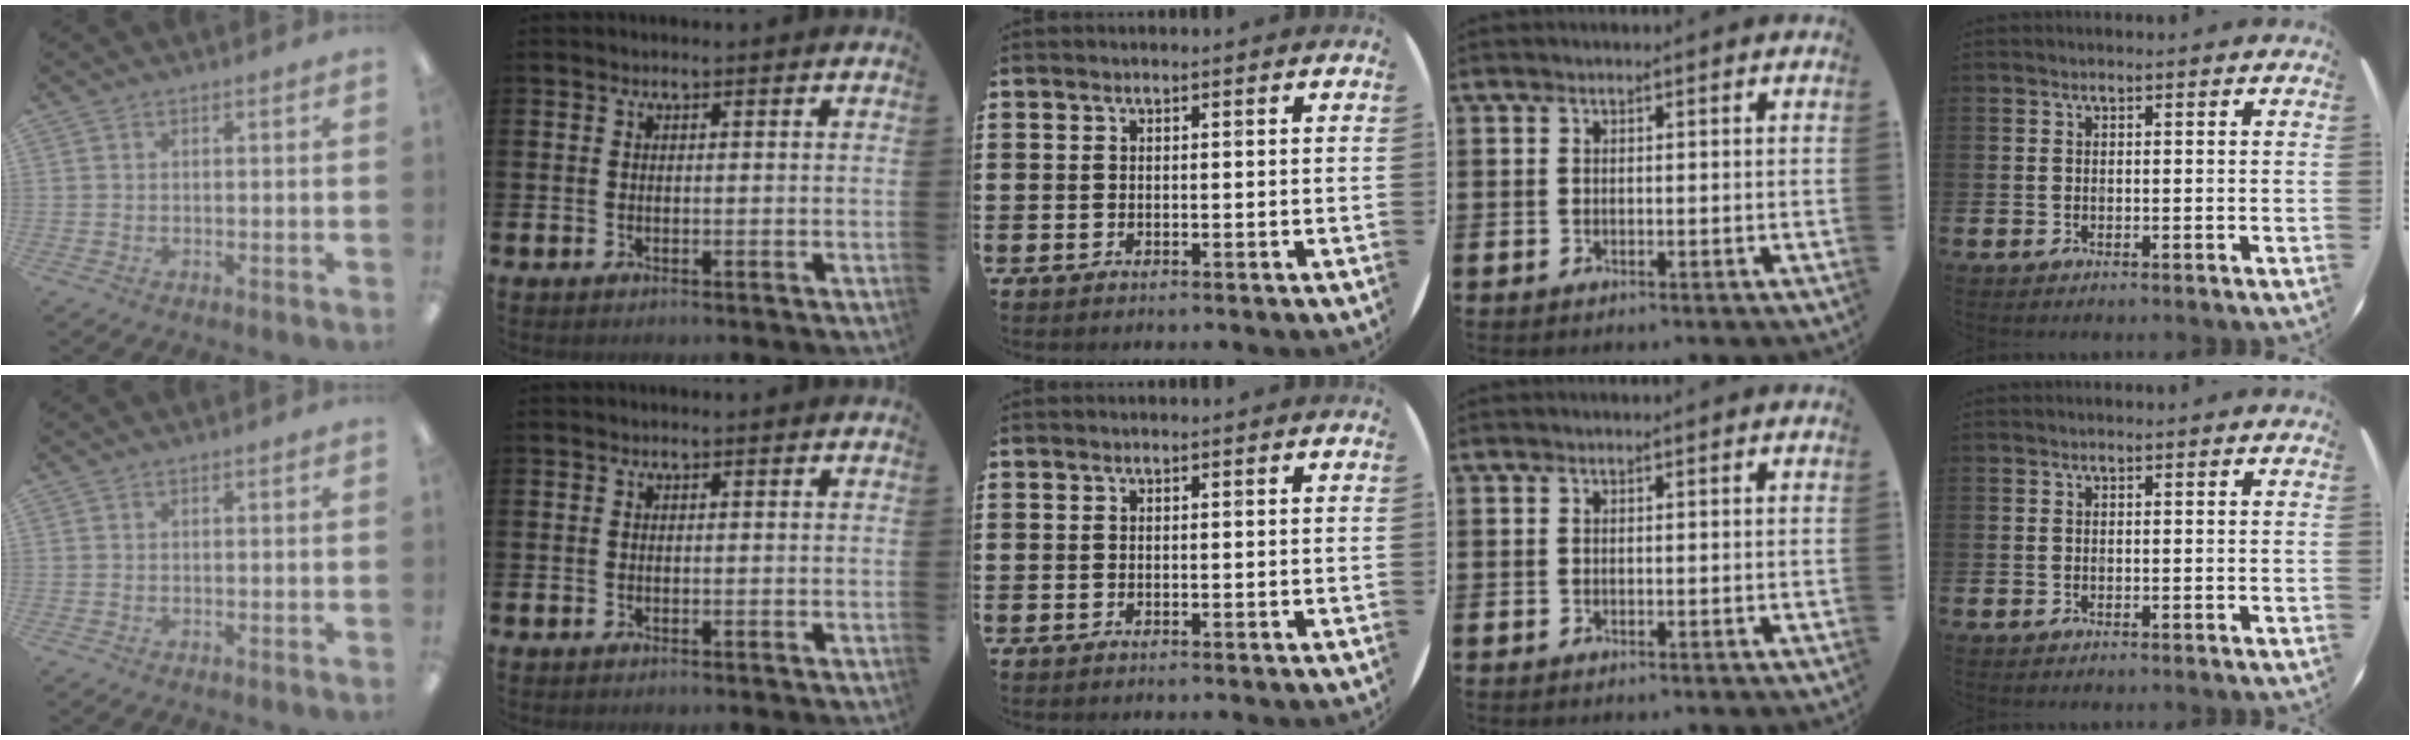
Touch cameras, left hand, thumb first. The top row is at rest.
{}